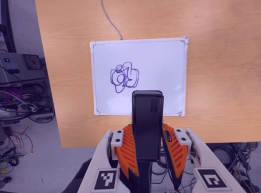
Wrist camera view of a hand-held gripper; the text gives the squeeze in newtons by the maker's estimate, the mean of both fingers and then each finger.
{"total": 6.0, "left": 3.9, "right": 8.1}